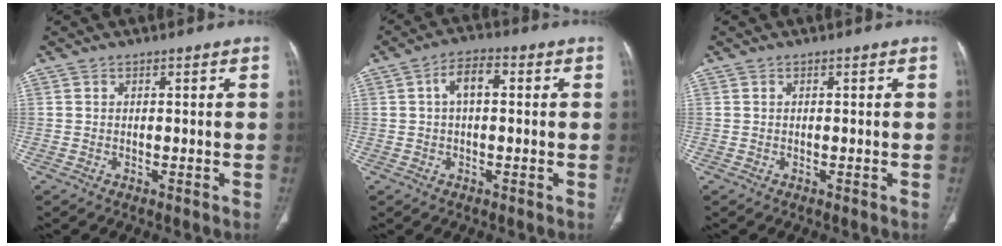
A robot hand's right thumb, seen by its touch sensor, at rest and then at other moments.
{"total": 5.3, "force": [0.9, 2.7, 4.4], "torque": [-0.075, 0.017, 0.008]}
{"total": 0.0}